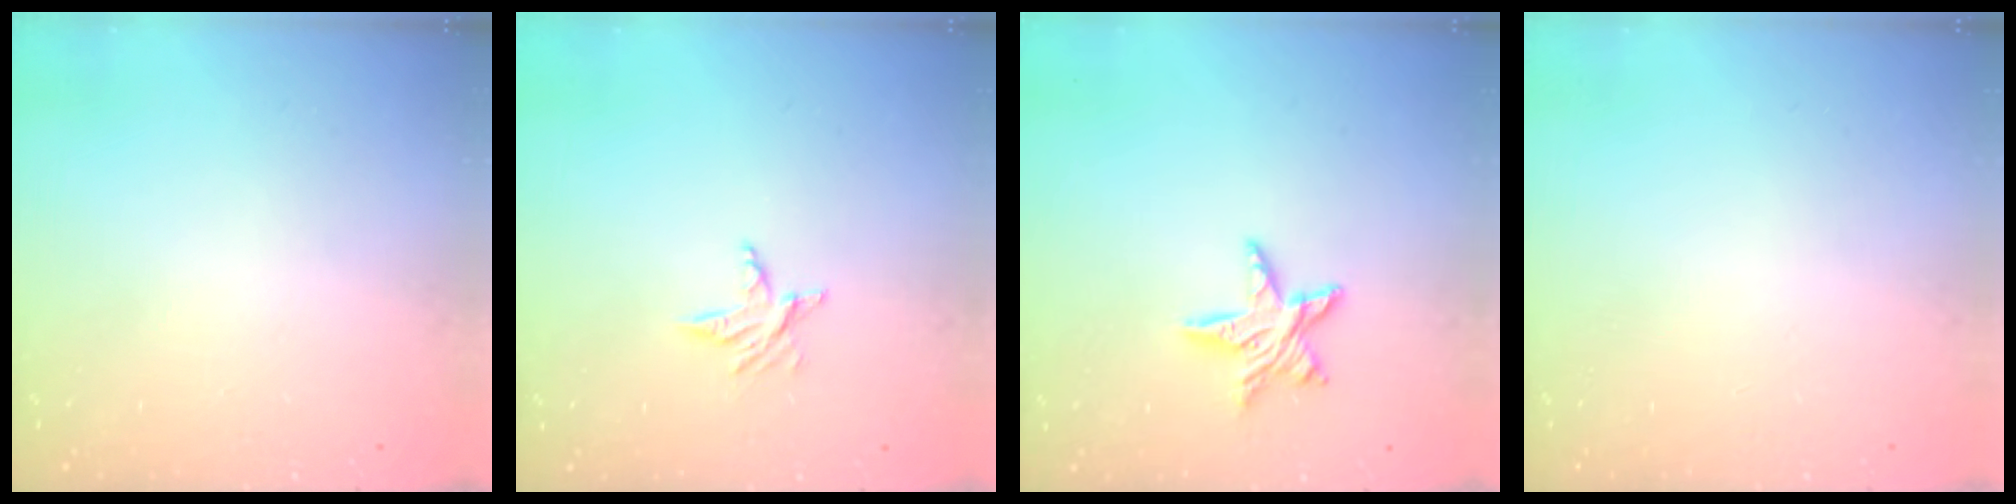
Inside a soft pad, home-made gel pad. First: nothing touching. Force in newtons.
{"total": 3.4, "press": 3.3, "slide": 0.4}
{"total": 8.7, "press": 8.6, "slide": 0.6}
{"total": 0.0}